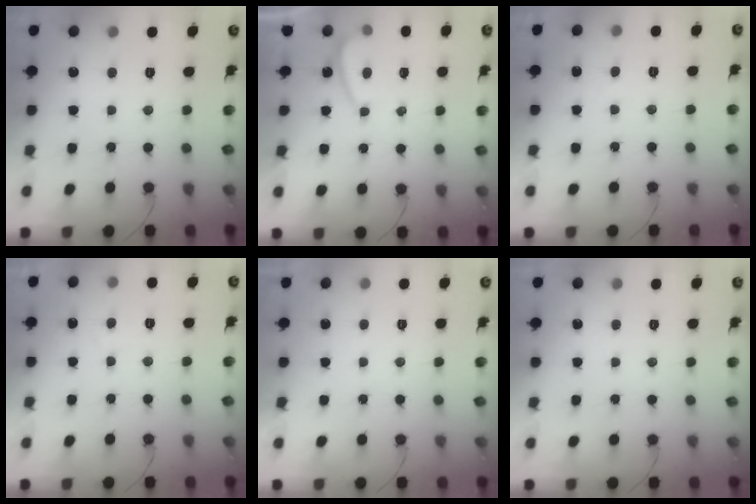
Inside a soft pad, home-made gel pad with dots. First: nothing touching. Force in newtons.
{"total": 2.2, "press": 2.1, "slide": 0.6}
{"total": 1.1, "press": 1.0, "slide": 0.4}
{"total": 0.8, "press": 0.7, "slide": 0.5}
{"total": 2.3, "press": 2.2, "slide": 0.4}
{"total": 0.0}